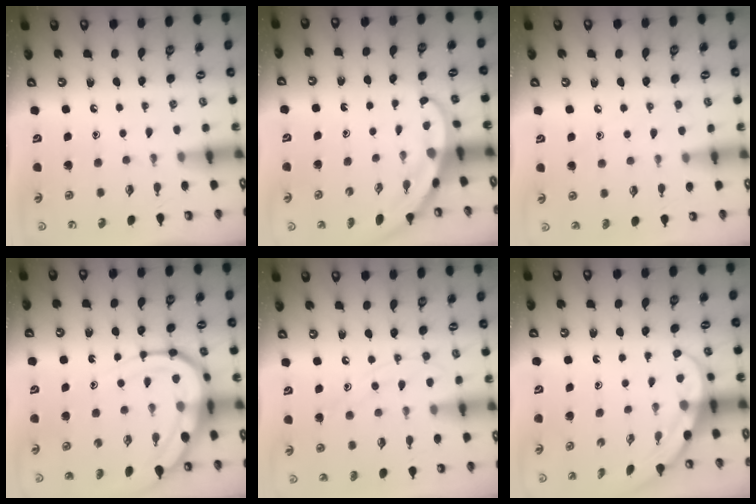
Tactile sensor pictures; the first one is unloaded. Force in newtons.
{"total": 3.3, "press": 3.3, "slide": 0.1}
{"total": 5.9, "press": 5.8, "slide": 0.7}
{"total": 12.9, "press": 12.9, "slide": 1.2}
{"total": 9.9, "press": 9.9, "slide": 0.8}
{"total": 4.8, "press": 4.8, "slide": 0.3}